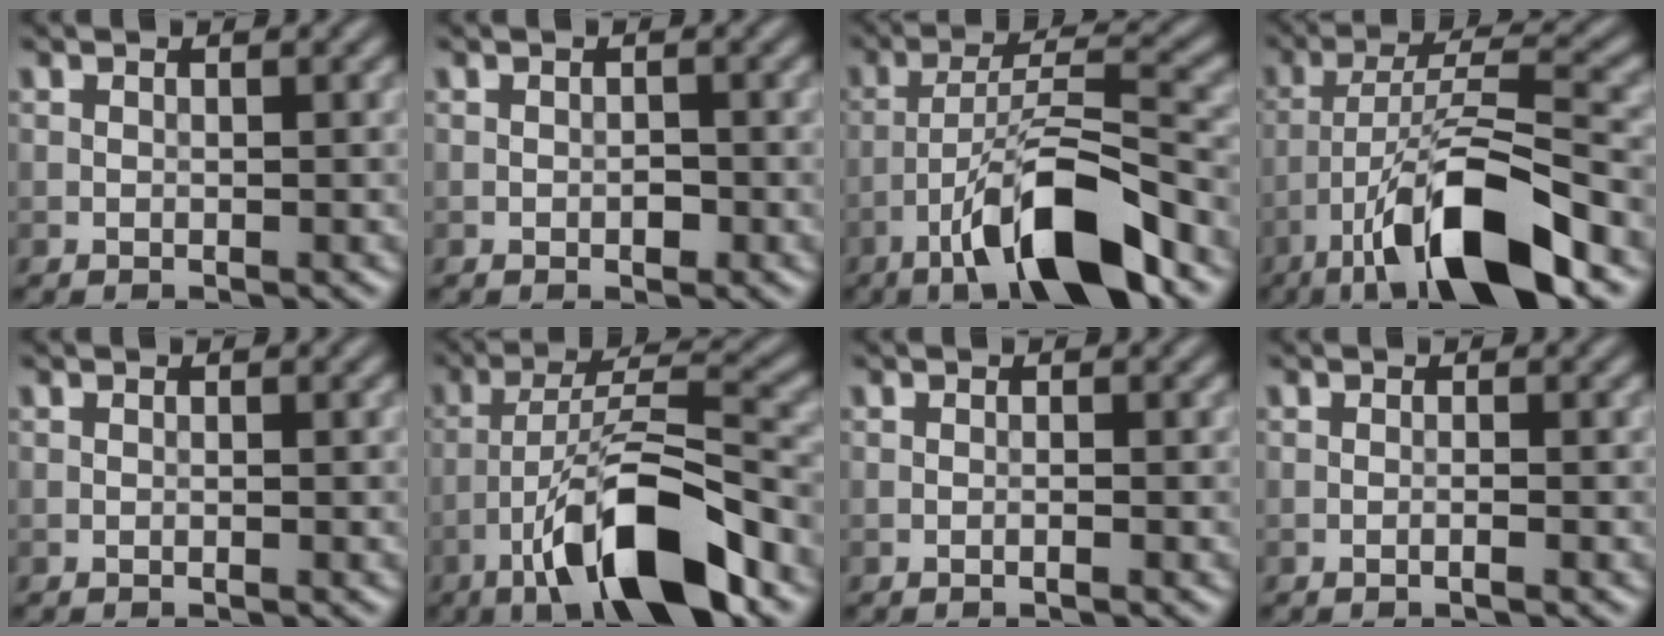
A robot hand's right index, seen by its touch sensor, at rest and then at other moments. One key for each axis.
{"total": 0.9, "fx": -0.3, "fy": 0.5, "fz": 0.7, "tx": -0.009, "ty": 0.001, "tz": -0.005}
{"total": 10.4, "fx": -6.1, "fy": 2.4, "fz": 8.1, "tx": -0.139, "ty": 0.016, "tz": -0.107}
{"total": 11.5, "fx": -6.6, "fy": 2.5, "fz": 9.1, "tx": -0.158, "ty": 0.014, "tz": -0.118}
{"total": 0.0}
{"total": 11.4, "fx": -6.3, "fy": 2.9, "fz": 9.1, "tx": -0.156, "ty": 0.016, "tz": -0.114}
{"total": 0.6, "fx": -0.3, "fy": 0.0, "fz": 0.5, "tx": -0.008, "ty": -0.001, "tz": -0.008}
{"total": 0.9, "fx": -0.4, "fy": 0.1, "fz": 0.8, "tx": -0.010, "ty": 0.001, "tz": -0.011}